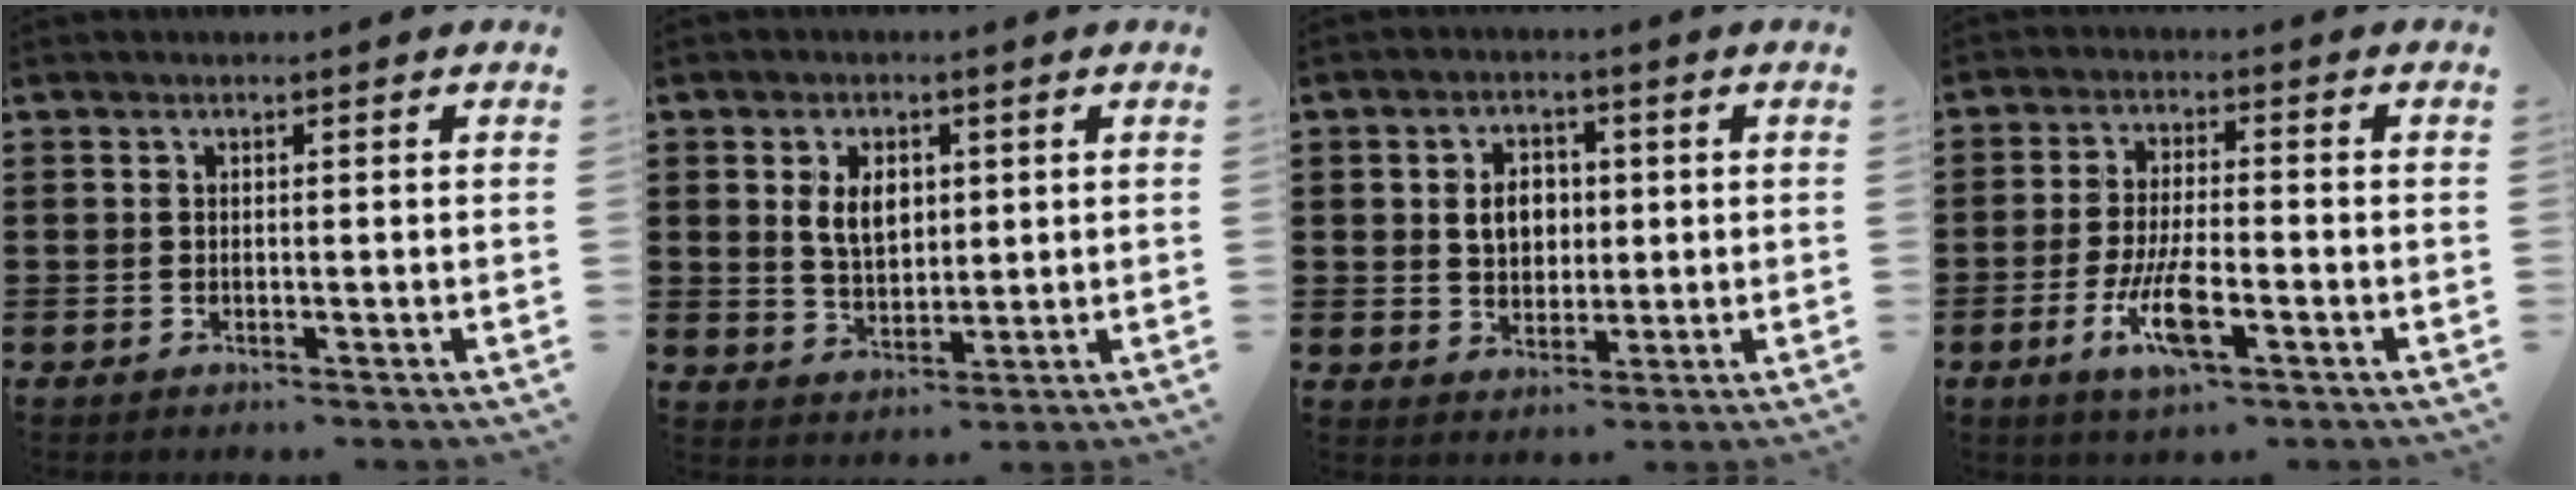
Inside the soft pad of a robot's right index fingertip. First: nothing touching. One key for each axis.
{"total": 5.4, "fx": 1.4, "fy": 3.4, "fz": 4.0, "tx": -0.082, "ty": 0.010, "tz": 0.020}
{"total": 4.9, "fx": 0.4, "fy": 3.7, "fz": 3.2, "tx": -0.065, "ty": 0.010, "tz": 0.002}
{"total": 7.7, "fx": -3.2, "fy": 1.9, "fz": 6.7, "tx": -0.146, "ty": -0.014, "tz": -0.060}